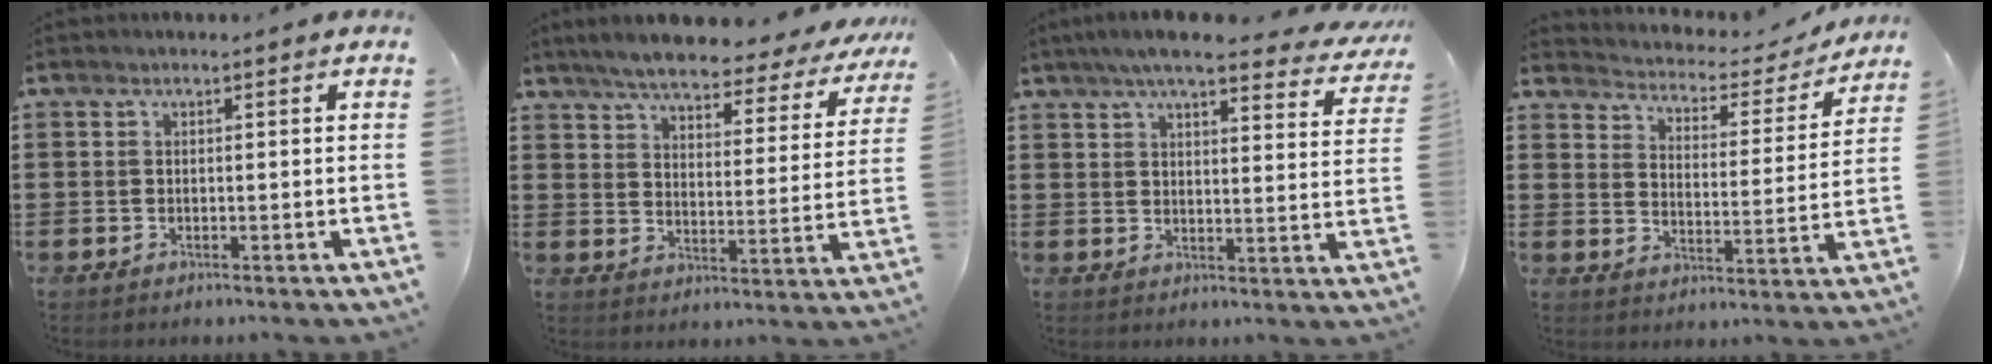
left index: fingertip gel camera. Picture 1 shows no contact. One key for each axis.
{"total": 5.6, "fx": 5.2, "fy": 0.6, "fz": 1.9, "tx": -0.064, "ty": -0.033, "tz": 0.086}
{"total": 7.0, "fx": 5.9, "fy": 0.4, "fz": 3.7, "tx": -0.090, "ty": -0.020, "tz": 0.103}
{"total": 2.6, "fx": 2.5, "fy": 0.8, "fz": 0.3, "tx": -0.027, "ty": -0.024, "tz": 0.033}